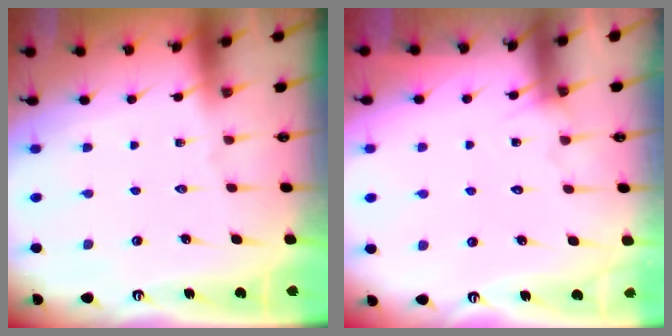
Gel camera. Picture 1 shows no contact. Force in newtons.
{"total": 5.8, "press": 5.7, "slide": 0.4}